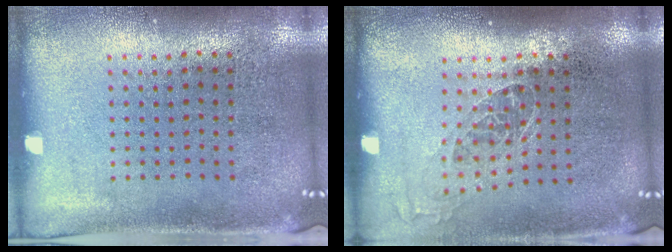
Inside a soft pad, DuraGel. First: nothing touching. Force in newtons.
{"total": 1.1, "press": 0.9, "slide": 0.5}